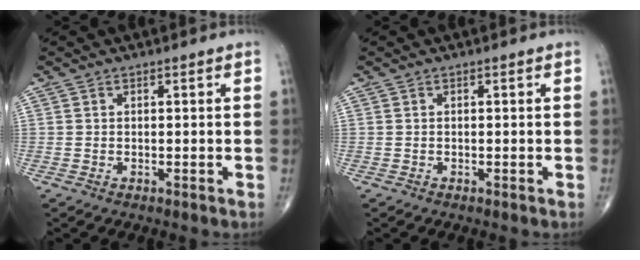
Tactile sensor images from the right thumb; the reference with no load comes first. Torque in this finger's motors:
{"motor_torque": [-0.02, 0.02, 0.00, 0.00, 0.00]}